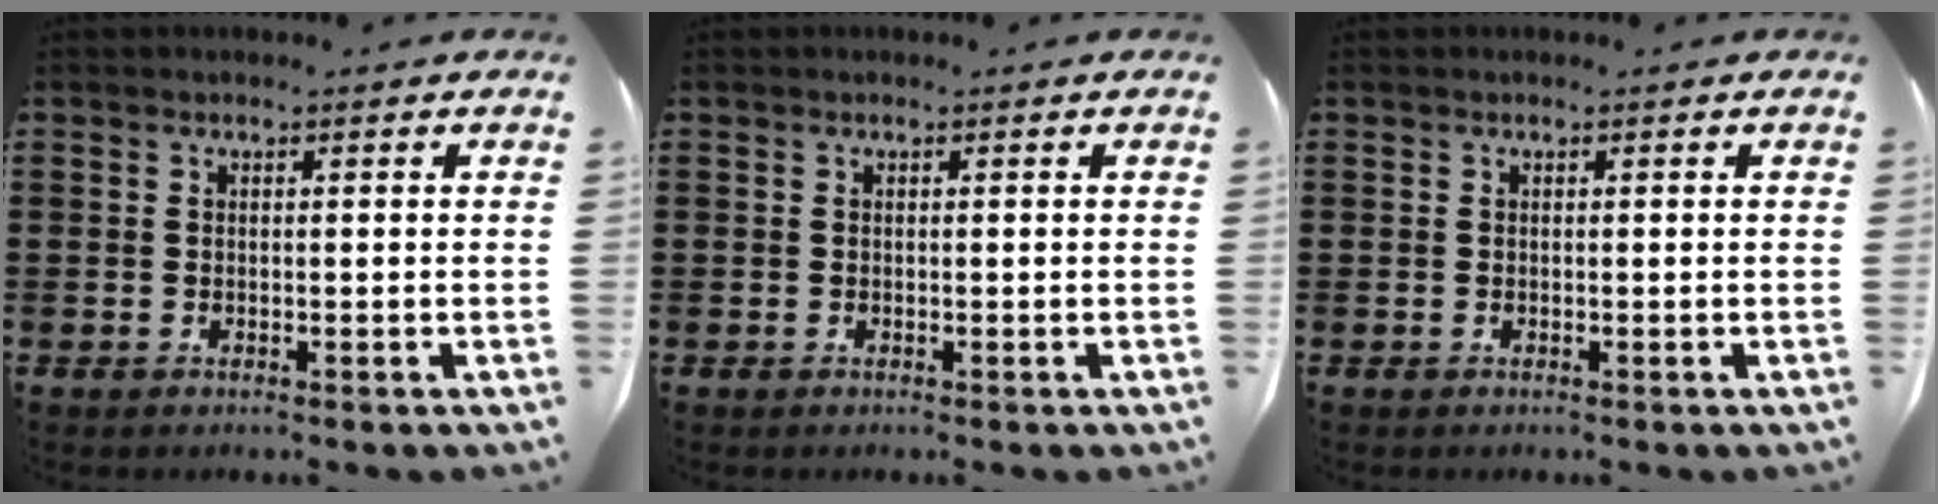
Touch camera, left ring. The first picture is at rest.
{"total": 0.0}
{"total": 0.0}